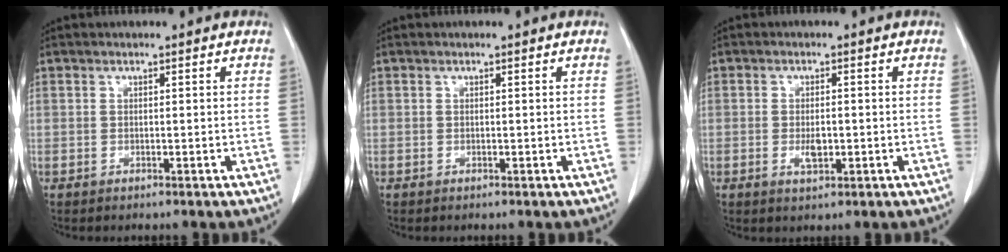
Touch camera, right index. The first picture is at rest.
{"total": 0.0}
{"total": 2.6, "force": [-0.5, 1.1, 2.3], "torque": [-0.046, -0.002, -0.005]}